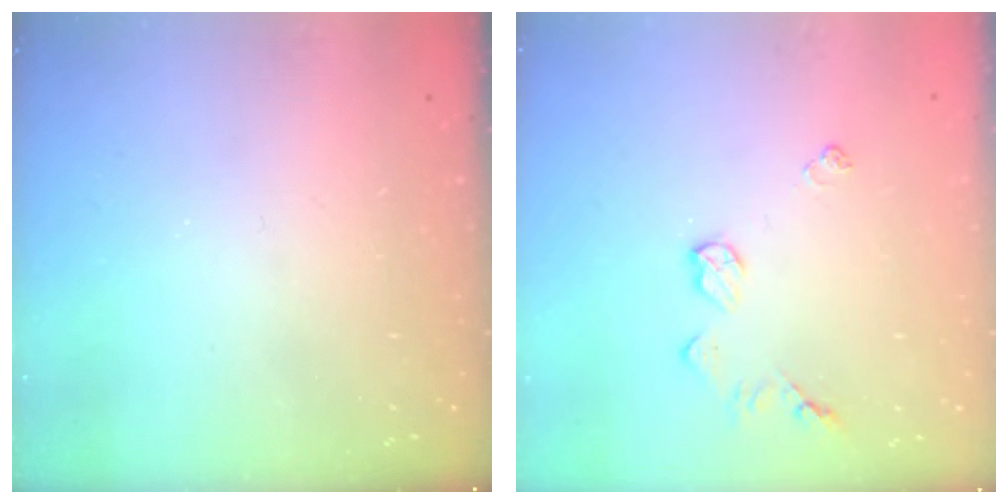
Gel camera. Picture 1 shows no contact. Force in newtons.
{"total": 6.4, "press": 6.4, "slide": 0.6}